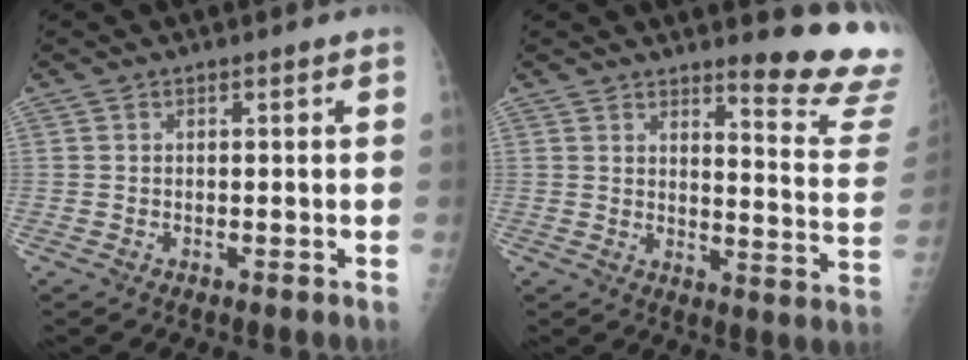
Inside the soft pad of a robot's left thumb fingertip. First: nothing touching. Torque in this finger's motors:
{"motor_torque": [0.85, -0.77, 0.24, -0.18, 0.13]}